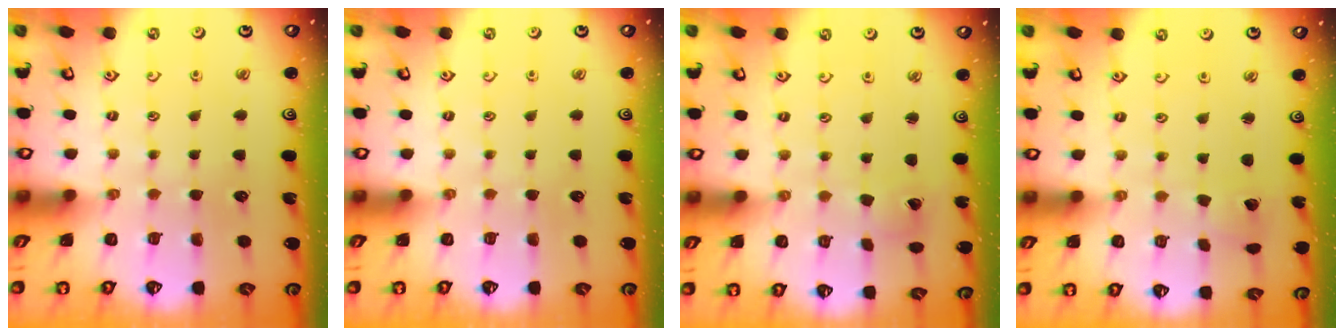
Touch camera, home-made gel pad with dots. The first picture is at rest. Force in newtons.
{"total": 0.0}
{"total": 2.9, "press": 2.9, "slide": 0.2}
{"total": 2.7, "press": 2.7, "slide": 0.0}